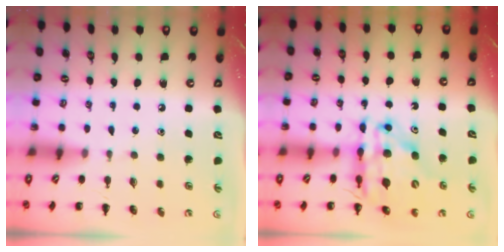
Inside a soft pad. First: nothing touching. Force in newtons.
{"total": 15.0, "press": 14.4, "slide": 4.1}